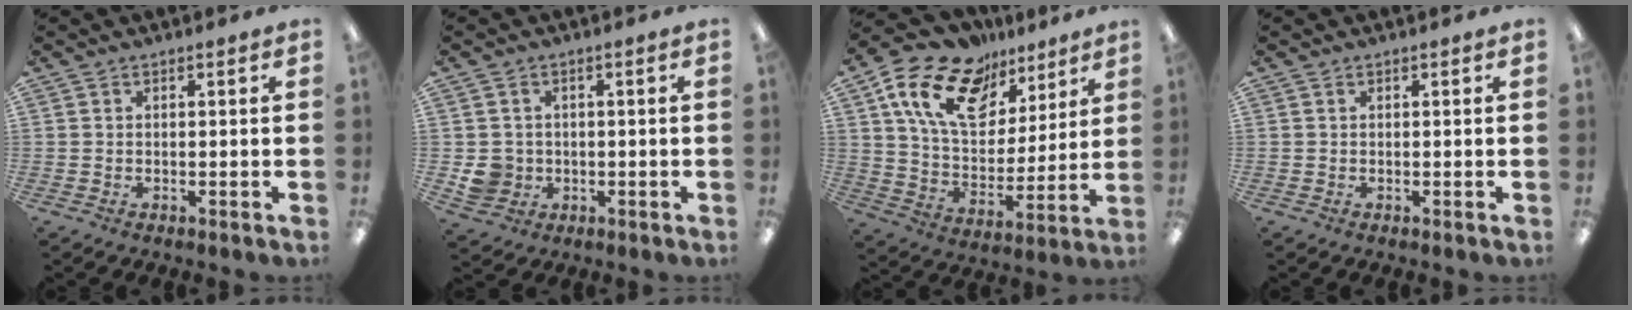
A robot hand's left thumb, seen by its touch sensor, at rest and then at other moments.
{"total": 4.9, "force": [-0.3, 4.7, 1.1], "torque": [-0.025, 0.009, -0.002]}
{"total": 18.3, "force": [10.7, 11.0, 9.8], "torque": [-0.177, -0.044, 0.197]}
{"total": 0.0}